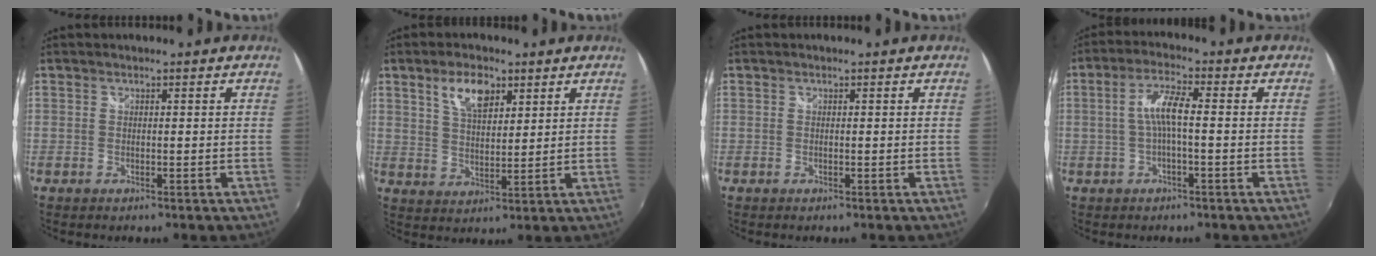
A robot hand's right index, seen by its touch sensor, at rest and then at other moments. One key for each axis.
{"total": 7.2, "fx": 4.0, "fy": 3.4, "fz": 5.0, "tx": -0.090, "ty": 0.010, "tz": 0.073}
{"total": 0.0}
{"total": 5.3, "fx": -0.6, "fy": 0.8, "fz": 5.2, "tx": -0.107, "ty": 0.009, "tz": -0.009}